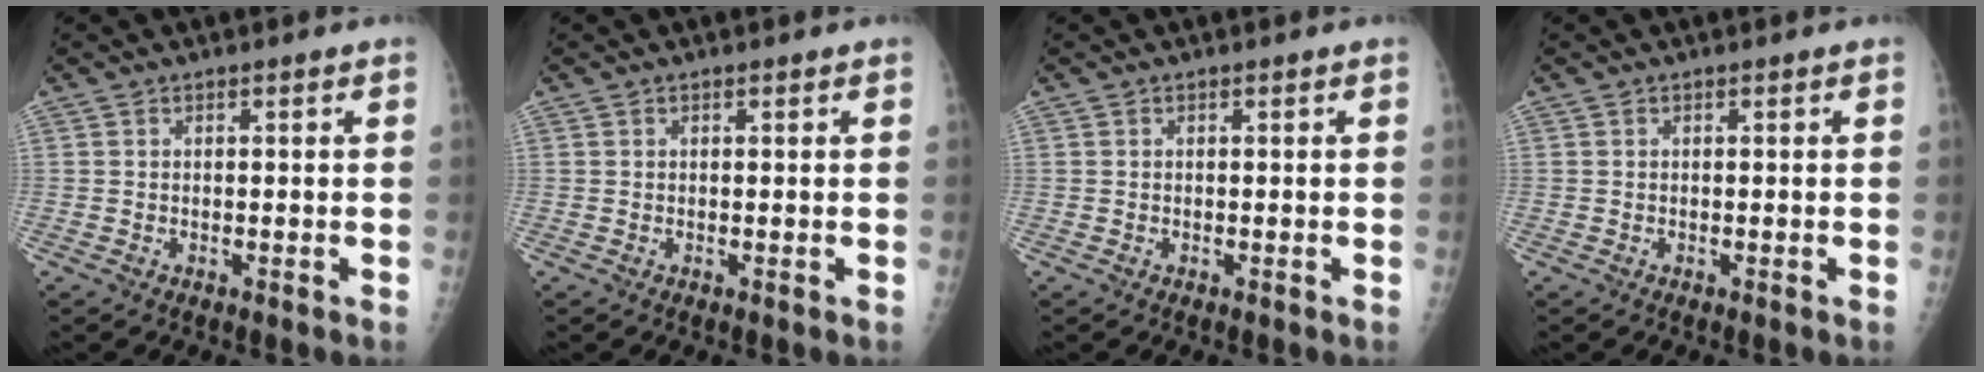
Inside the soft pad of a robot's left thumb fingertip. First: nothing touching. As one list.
[{"total": 0.0}, {"total": 0.0}, {"total": 0.0}]